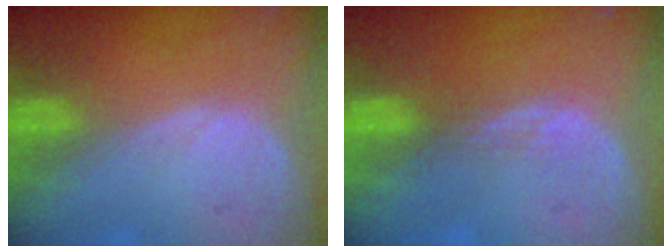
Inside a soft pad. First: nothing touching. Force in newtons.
{"total": 1.4, "press": 1.1, "slide": 0.9}